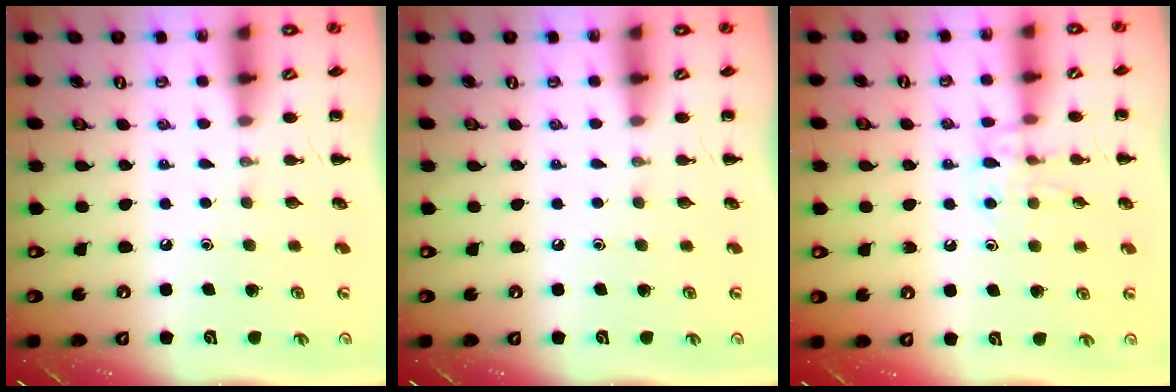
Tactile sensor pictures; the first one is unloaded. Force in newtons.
{"total": 0.0}
{"total": 9.8, "press": 9.8, "slide": 0.9}